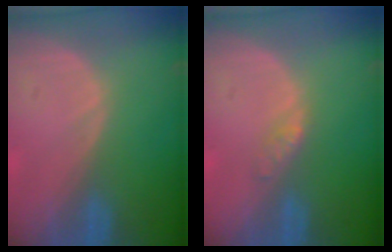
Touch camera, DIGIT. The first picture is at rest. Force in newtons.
{"total": 1.7, "press": 1.7, "slide": 0.2}